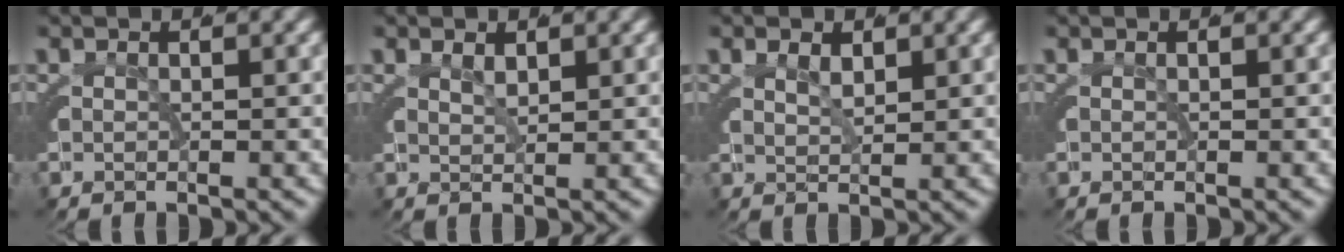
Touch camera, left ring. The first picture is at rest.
{"total": 0.6, "force": [0.5, -0.1, -0.1], "torque": [-0.003, -0.002, 0.011]}
{"total": 0.6, "force": [0.6, 0.3, 0.1], "torque": [-0.008, -0.004, 0.012]}
{"total": 0.0}